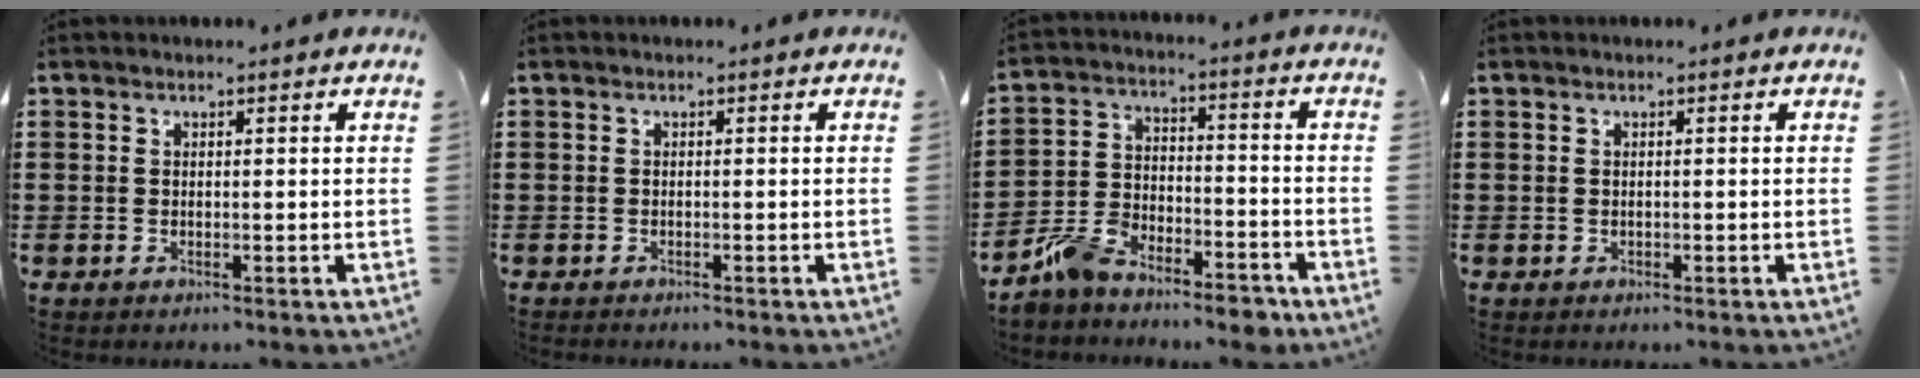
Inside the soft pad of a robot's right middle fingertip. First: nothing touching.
{"total": 0.5, "force": [-0.5, 0.0, 0.0], "torque": [-0.001, 0.000, -0.011]}
{"total": 7.8, "force": [-6.9, 2.3, 2.7], "torque": [-0.063, 0.015, -0.137]}
{"total": 0.0}